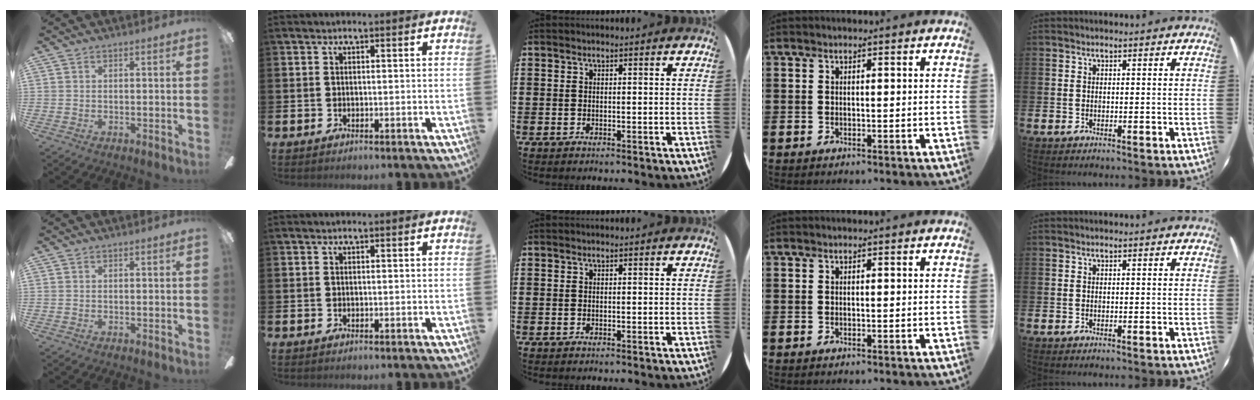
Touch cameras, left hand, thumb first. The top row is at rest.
{}